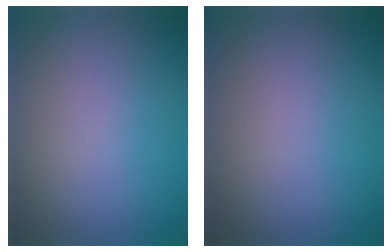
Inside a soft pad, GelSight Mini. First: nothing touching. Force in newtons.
{"total": 0.0}